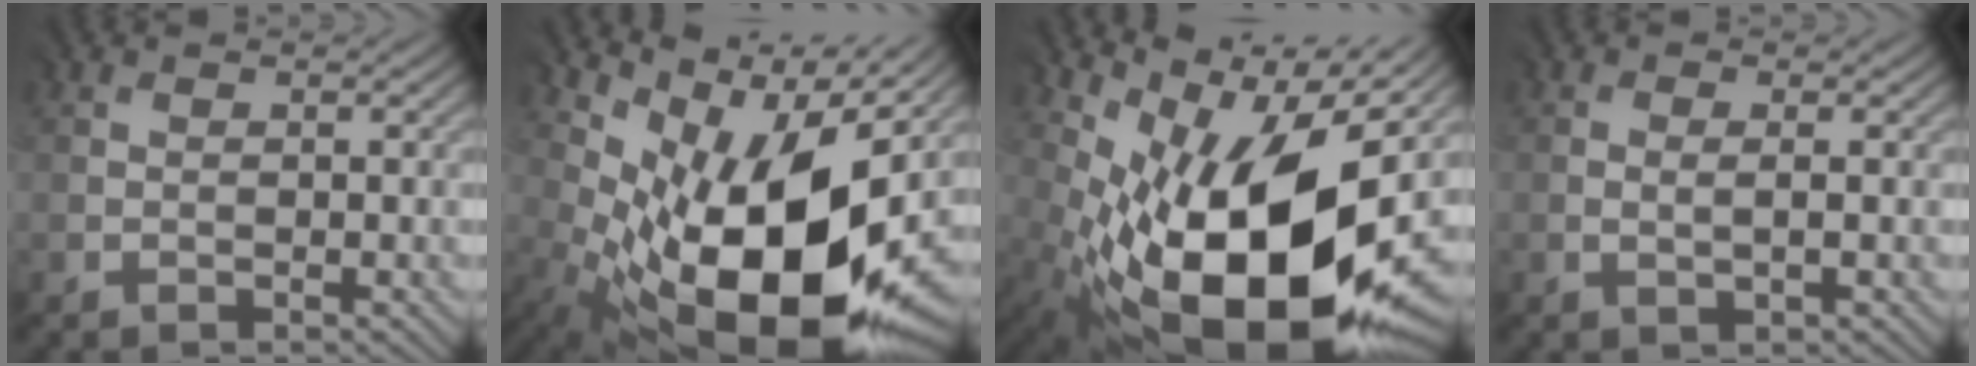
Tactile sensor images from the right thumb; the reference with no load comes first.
{"total": 16.8, "force": [-0.7, 7.7, 14.9], "torque": [-0.239, -0.028, 0.008]}
{"total": 18.1, "force": [-2.0, 8.5, 15.9], "torque": [-0.260, -0.018, -0.028]}
{"total": 0.6, "force": [-0.2, -0.2, 0.6], "torque": [-0.015, -0.002, -0.001]}